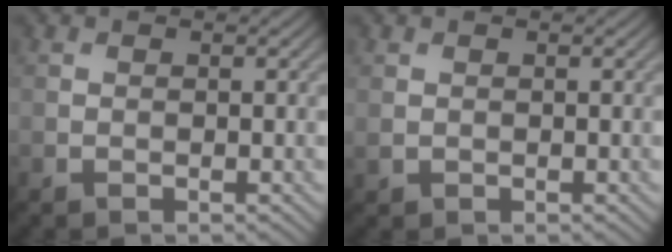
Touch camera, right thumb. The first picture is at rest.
{"total": 0.7, "force": [0.2, 0.6, 0.3], "torque": [-0.010, -0.003, 0.007]}